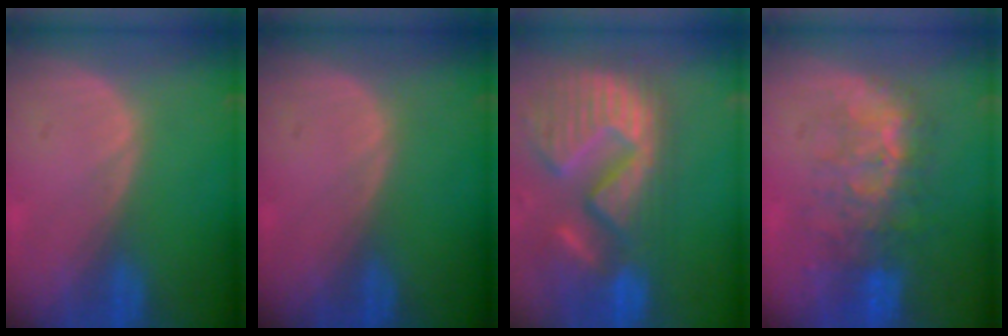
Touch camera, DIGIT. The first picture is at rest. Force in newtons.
{"total": 0.0}
{"total": 14.9, "press": 12.4, "slide": 8.2}
{"total": 9.5, "press": 8.4, "slide": 4.4}